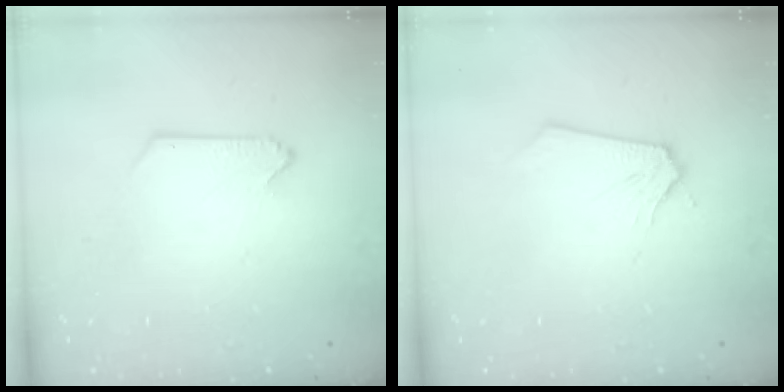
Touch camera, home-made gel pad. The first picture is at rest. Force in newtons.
{"total": 0.0}